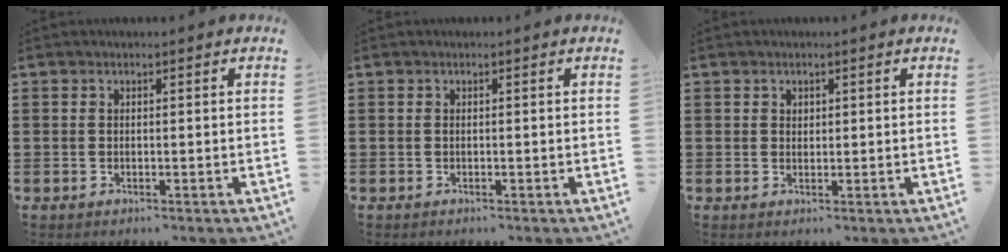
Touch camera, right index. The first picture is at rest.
{"total": 0.0}
{"total": 0.9, "force": [0.5, 0.7, 0.2], "torque": [-0.006, 0.003, 0.010]}